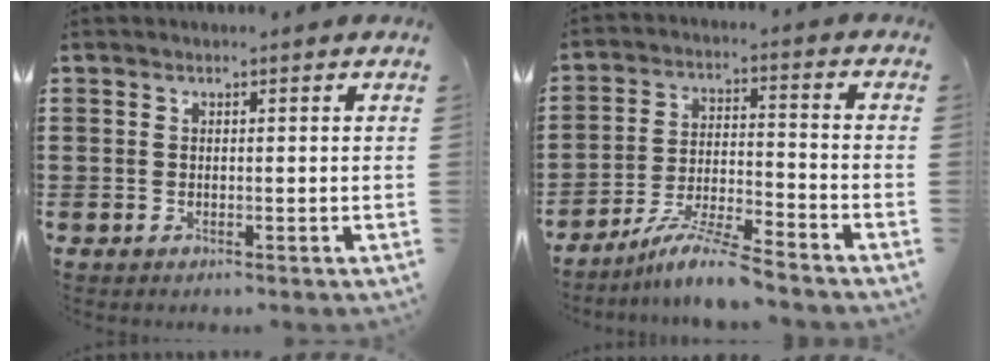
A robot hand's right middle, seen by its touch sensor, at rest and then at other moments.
{"total": 7.4, "force": [-6.6, -0.2, 3.4], "torque": [-0.070, -0.008, -0.129]}